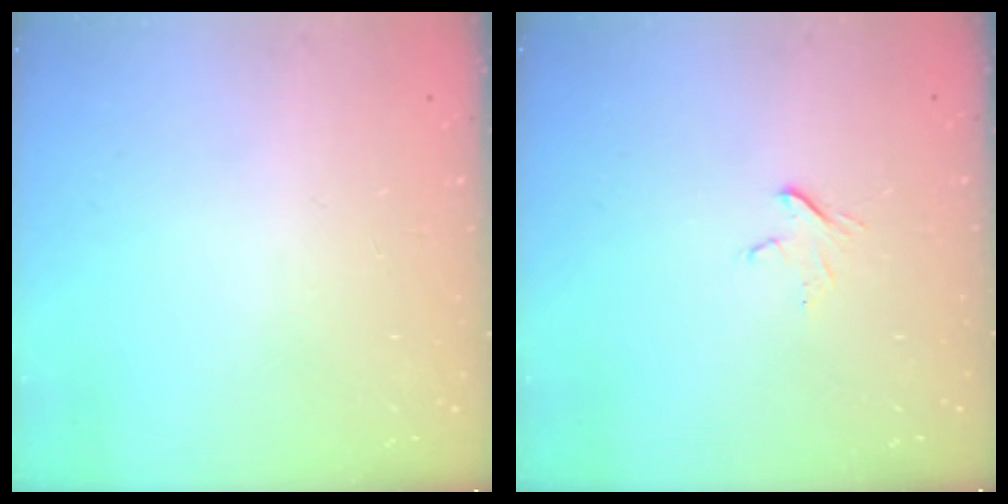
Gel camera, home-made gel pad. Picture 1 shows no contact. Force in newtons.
{"total": 3.4, "press": 3.4, "slide": 0.3}